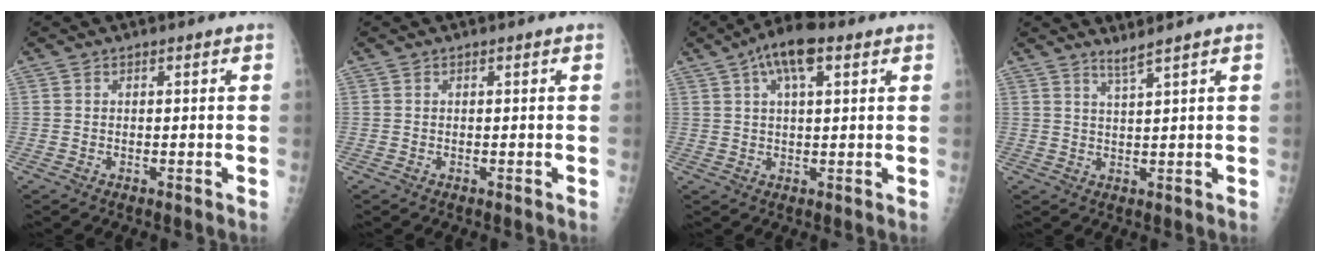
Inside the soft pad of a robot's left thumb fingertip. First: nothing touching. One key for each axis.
{"total": 0.0}
{"total": 8.9, "fx": 4.3, "fy": 3.6, "fz": 6.9, "tx": -0.113, "ty": 0.011, "tz": 0.070}
{"total": 2.1, "fx": 1.8, "fy": -0.7, "fz": 0.8, "tx": -0.017, "ty": -0.020, "tz": 0.036}